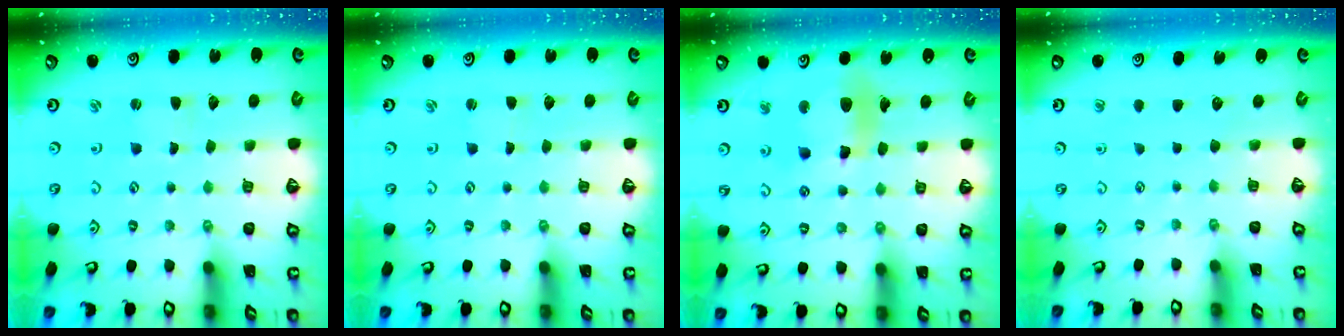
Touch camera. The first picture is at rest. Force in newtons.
{"total": 0.0}
{"total": 11.7, "press": 11.5, "slide": 1.8}
{"total": 0.0}